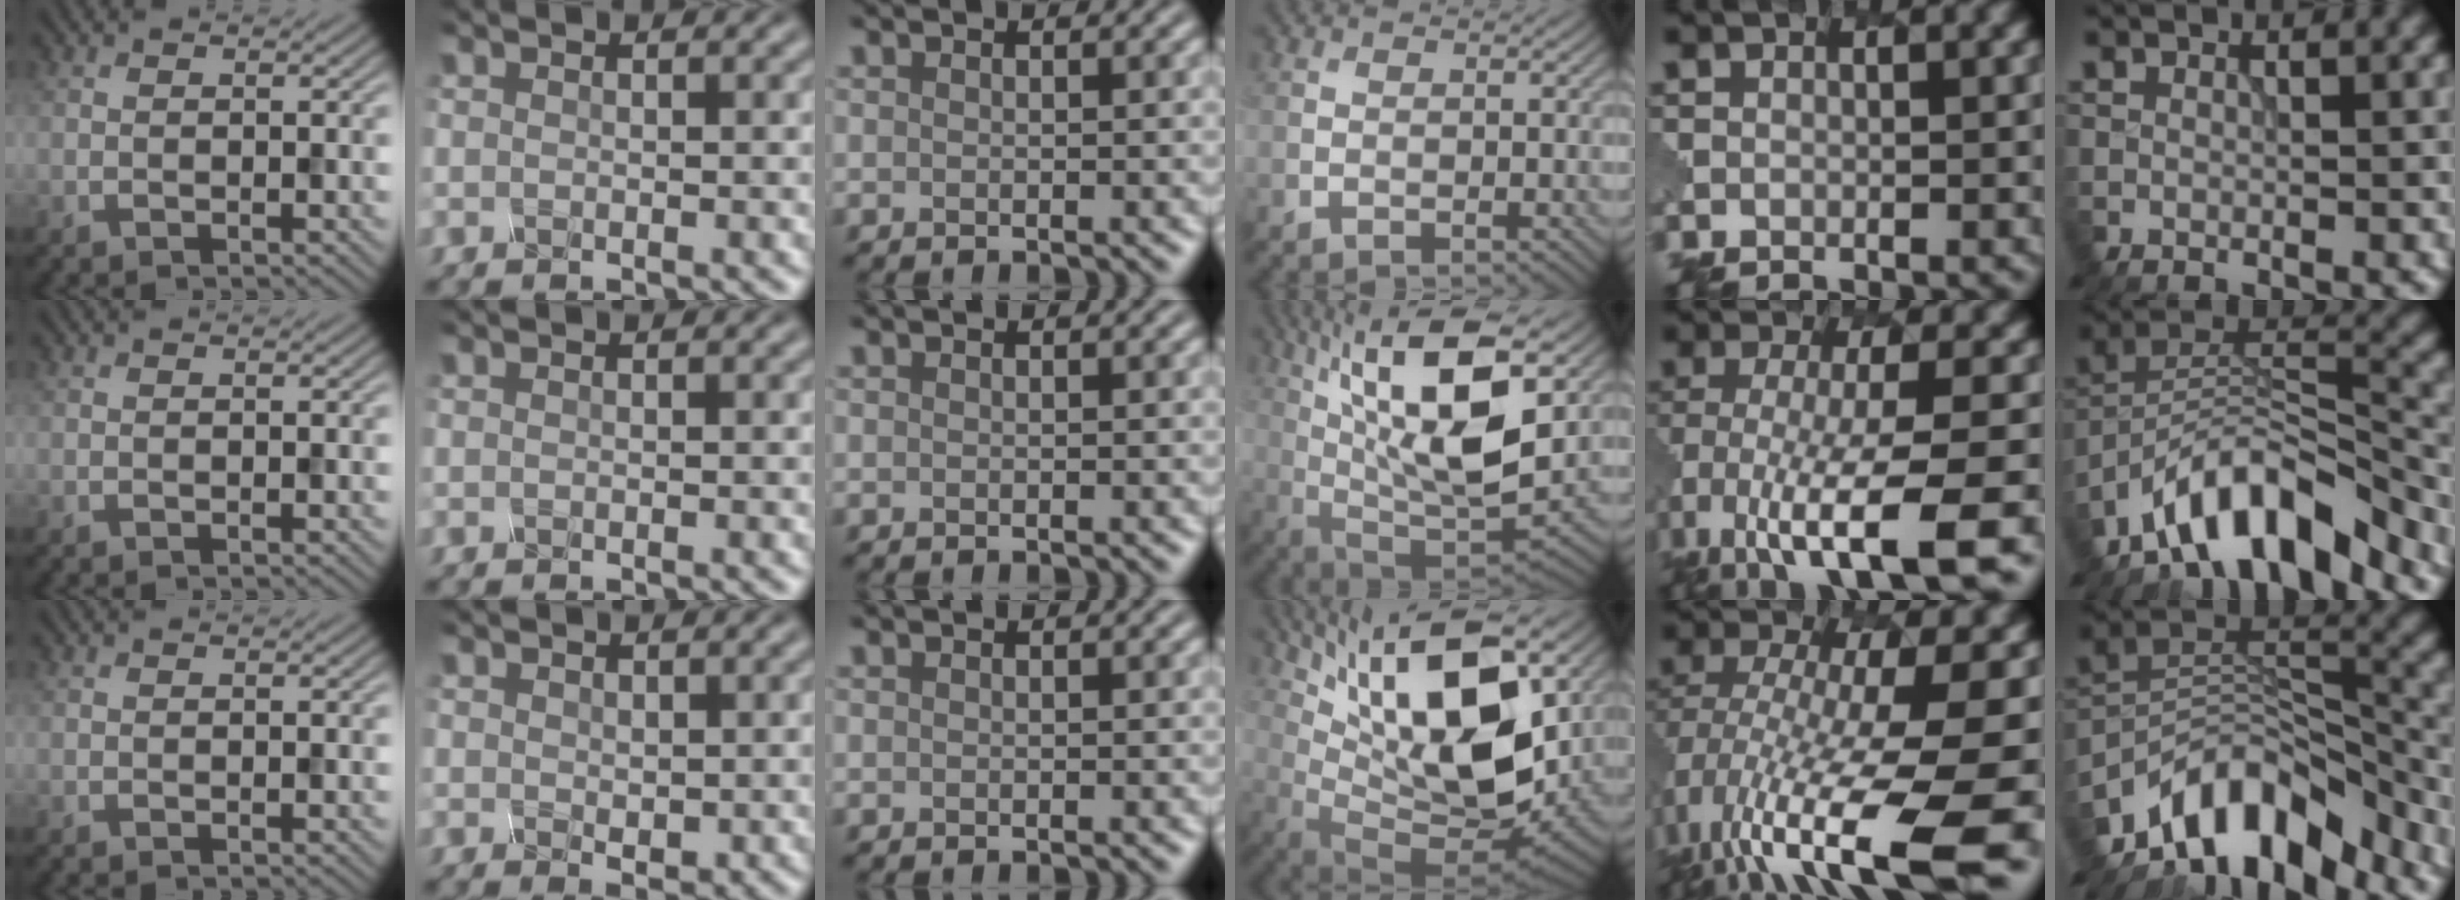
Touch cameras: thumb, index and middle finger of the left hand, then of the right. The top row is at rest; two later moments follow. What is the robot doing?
{"motion": "twist", "object": "rubiks cube"}